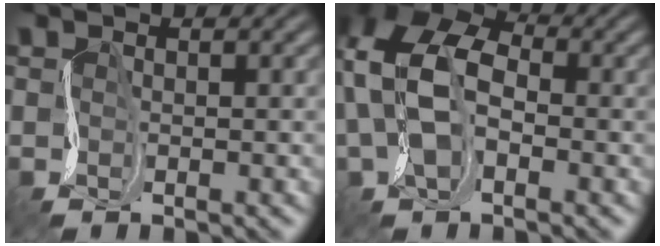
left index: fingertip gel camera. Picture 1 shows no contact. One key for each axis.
{"total": 8.7, "fx": 0.0, "fy": 5.6, "fz": 6.6, "tx": -0.153, "ty": 0.010, "tz": -0.009}